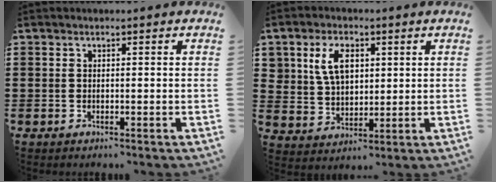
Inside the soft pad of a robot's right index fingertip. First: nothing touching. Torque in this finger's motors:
{"motor_torque": [0.12, 0.26, 0.13, 0.01]}